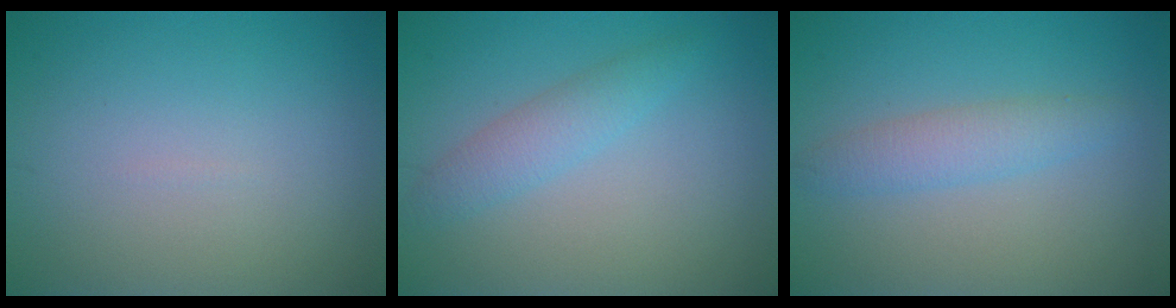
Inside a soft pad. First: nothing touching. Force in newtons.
{"total": 2.4, "press": 2.4, "slide": 0.1}
{"total": 2.5, "press": 2.5, "slide": 0.1}